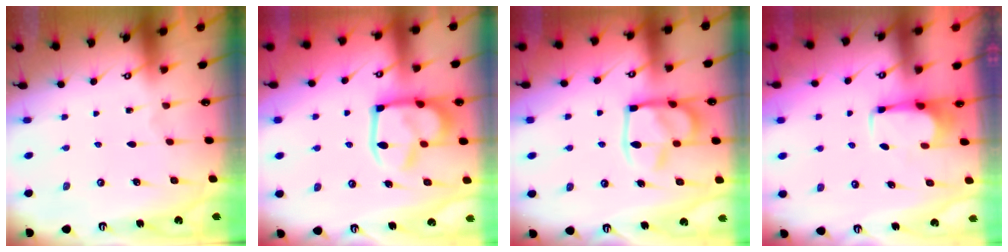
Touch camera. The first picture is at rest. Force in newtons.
{"total": 9.9, "press": 9.8, "slide": 1.2}
{"total": 14.3, "press": 14.2, "slide": 1.5}
{"total": 2.8, "press": 2.8, "slide": 0.5}